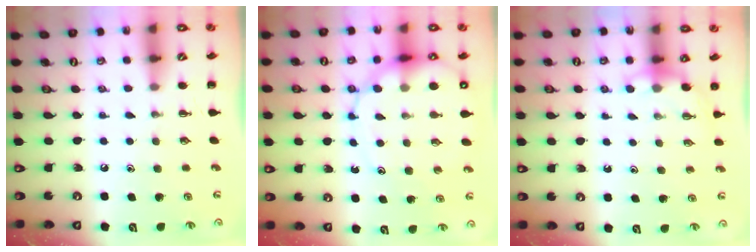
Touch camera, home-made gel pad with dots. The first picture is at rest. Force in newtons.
{"total": 12.8, "press": 12.5, "slide": 3.0}
{"total": 3.2, "press": 3.1, "slide": 0.8}